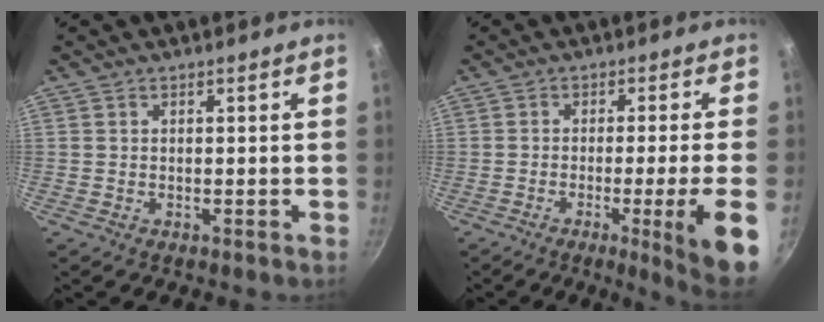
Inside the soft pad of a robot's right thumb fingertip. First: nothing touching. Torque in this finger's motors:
{"motor_torque": [0.07, 0.88, -0.03, -0.22, 0.19]}